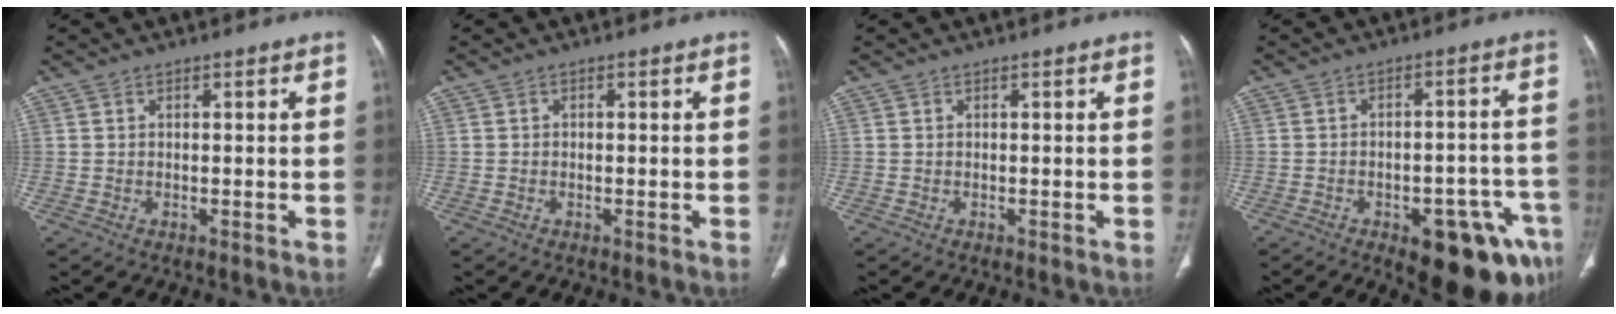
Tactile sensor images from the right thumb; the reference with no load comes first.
{"total": 0.0}
{"total": 0.0}
{"total": 16.8, "force": [-8.6, 7.1, 12.5], "torque": [-0.102, 0.046, -0.099]}